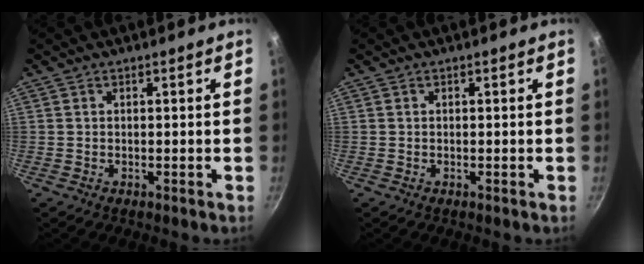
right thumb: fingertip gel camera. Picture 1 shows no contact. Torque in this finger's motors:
{"motor_torque": [-0.01, 0.38, 0.18, -0.09, 0.04]}